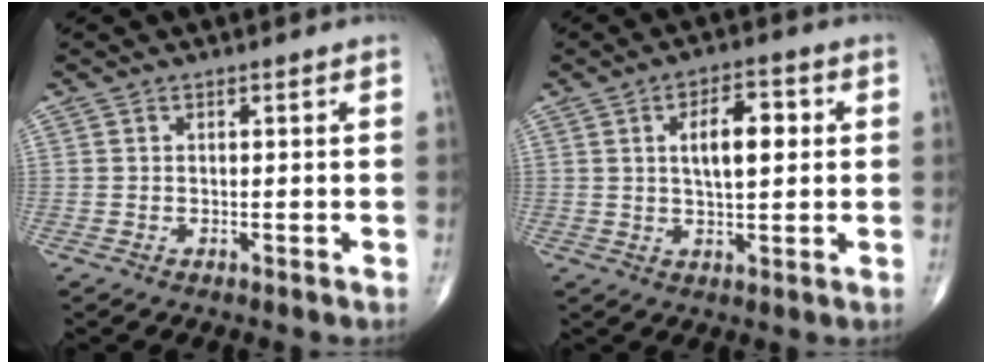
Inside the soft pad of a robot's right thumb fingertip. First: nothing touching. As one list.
[{"total": 8.0, "force": [1.5, 3.5, 7.1], "torque": [-0.099, 0.003, 0.022]}]